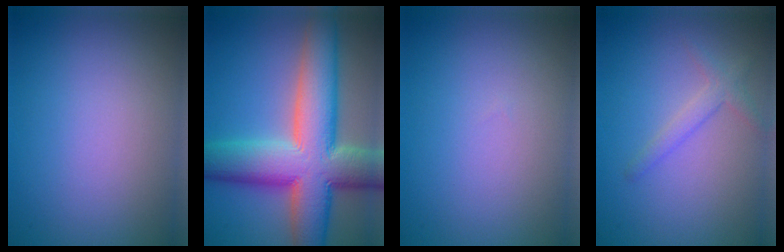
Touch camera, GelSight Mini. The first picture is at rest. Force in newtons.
{"total": 13.4, "press": 13.3, "slide": 0.9}
{"total": 0.0}
{"total": 1.7, "press": 1.7, "slide": 0.2}